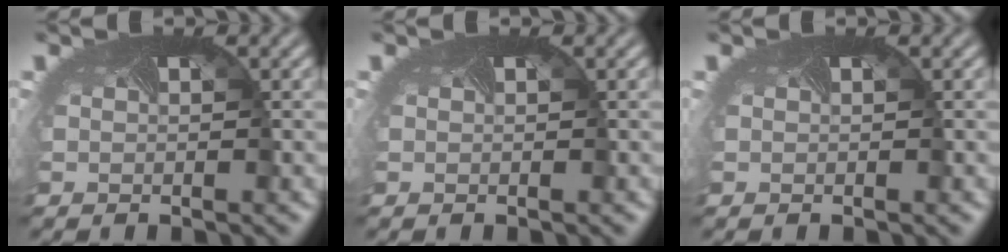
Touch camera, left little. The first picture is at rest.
{"total": 0.0}
{"total": 0.0}